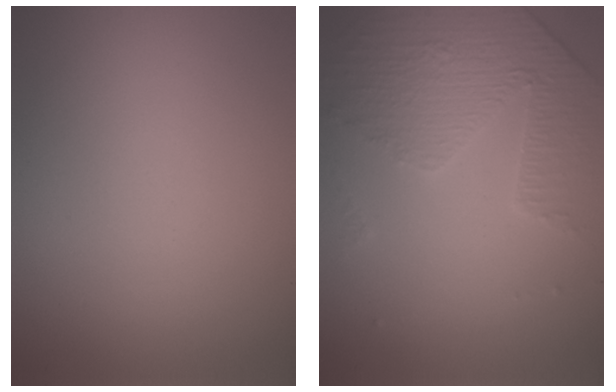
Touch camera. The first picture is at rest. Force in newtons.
{"total": 4.8, "press": 3.2, "slide": 3.5}